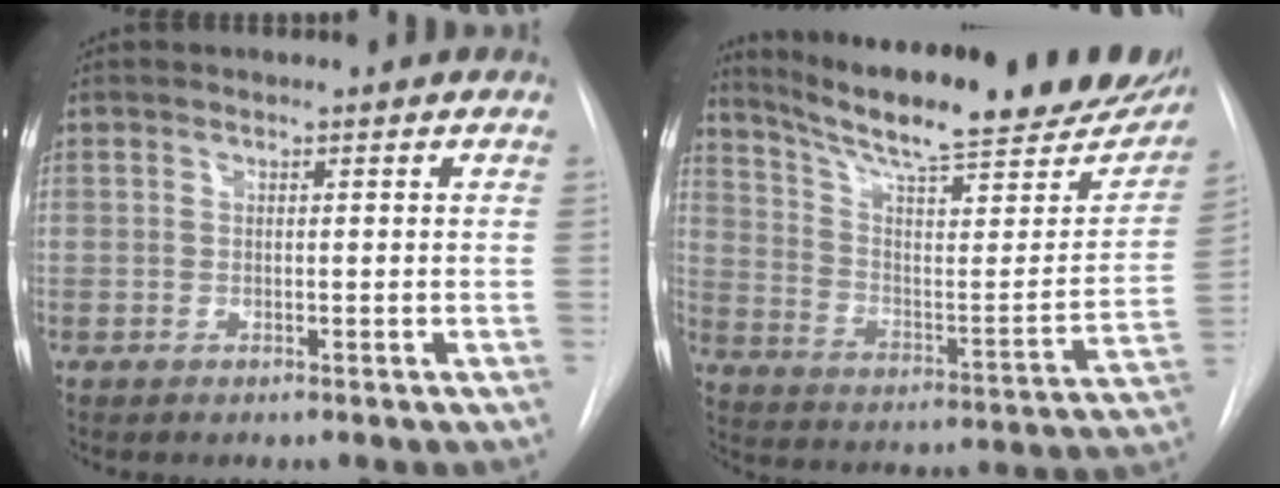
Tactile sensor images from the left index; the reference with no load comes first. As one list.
[{"total": 28.9, "force": [23.8, 4.7, 15.8], "torque": [-0.241, -0.052, 0.324]}]